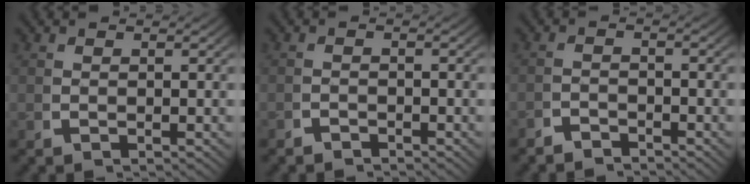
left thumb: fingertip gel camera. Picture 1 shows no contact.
{"total": 1.5, "force": [-1.5, 0.4, 0.1], "torque": [0.000, -0.008, -0.026]}
{"total": 2.5, "force": [-2.5, 0.6, 0.1], "torque": [0.001, -0.011, -0.046]}